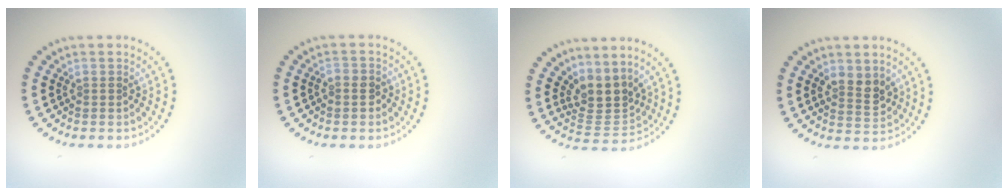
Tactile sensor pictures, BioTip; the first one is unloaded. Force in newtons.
{"total": 1.2, "press": 1.1, "slide": 0.4}
{"total": 3.3, "press": 2.4, "slide": 2.2}
{"total": 2.5, "press": 2.4, "slide": 0.7}